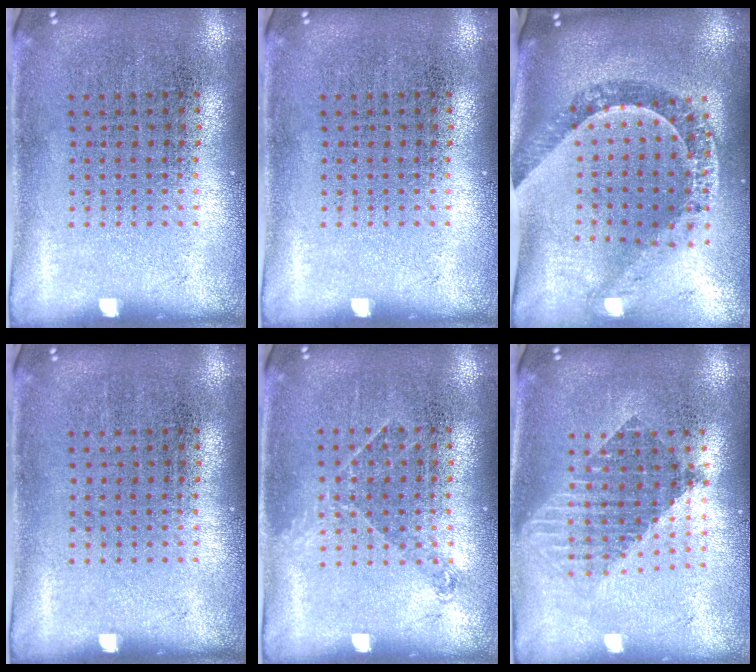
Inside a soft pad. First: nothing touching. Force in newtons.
{"total": 0.0}
{"total": 1.4, "press": 1.4, "slide": 0.4}
{"total": 0.0}
{"total": 1.0, "press": 0.8, "slide": 0.6}
{"total": 1.7, "press": 1.4, "slide": 1.0}